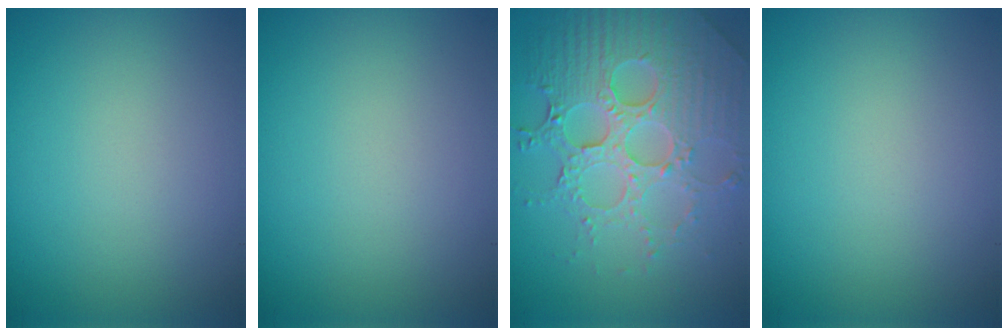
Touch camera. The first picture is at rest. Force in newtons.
{"total": 0.0}
{"total": 7.8, "press": 5.8, "slide": 5.2}
{"total": 0.0}